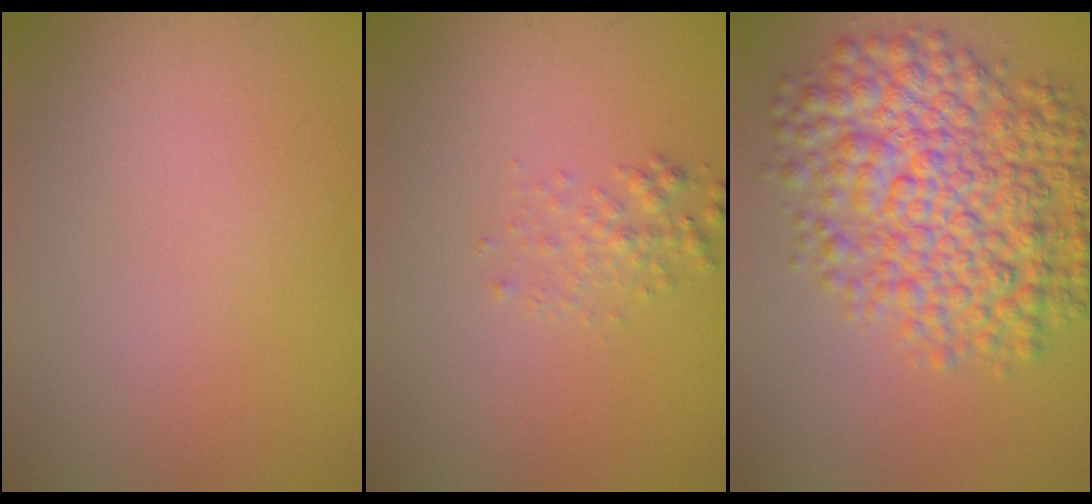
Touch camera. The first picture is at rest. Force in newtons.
{"total": 1.4, "press": 1.4, "slide": 0.0}
{"total": 9.3, "press": 9.3, "slide": 0.2}